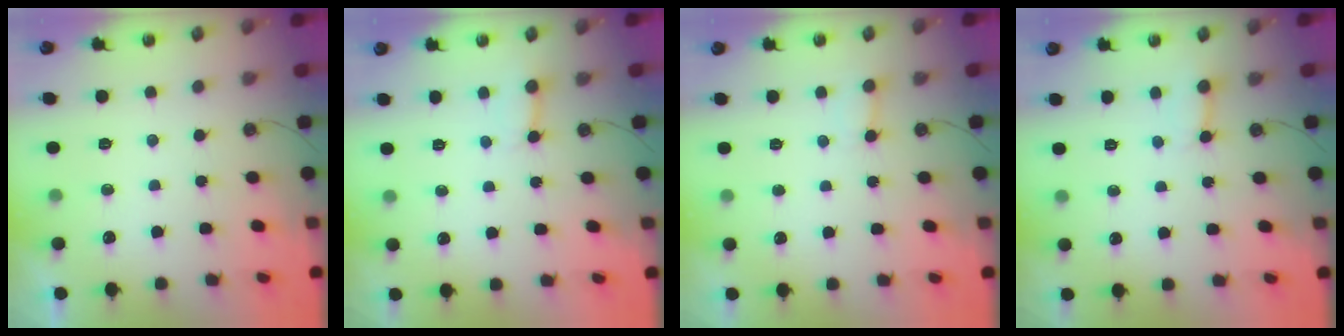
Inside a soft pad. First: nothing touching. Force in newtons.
{"total": 2.8, "press": 2.7, "slide": 0.4}
{"total": 3.4, "press": 3.3, "slide": 0.5}
{"total": 2.8, "press": 2.7, "slide": 0.4}